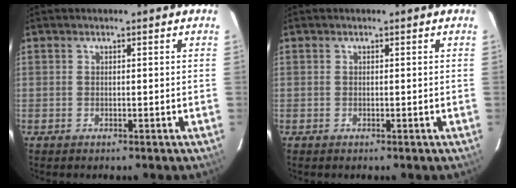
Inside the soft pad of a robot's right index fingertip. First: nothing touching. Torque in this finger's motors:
{"motor_torque": [0.00, 0.00, 0.05, 0.01]}